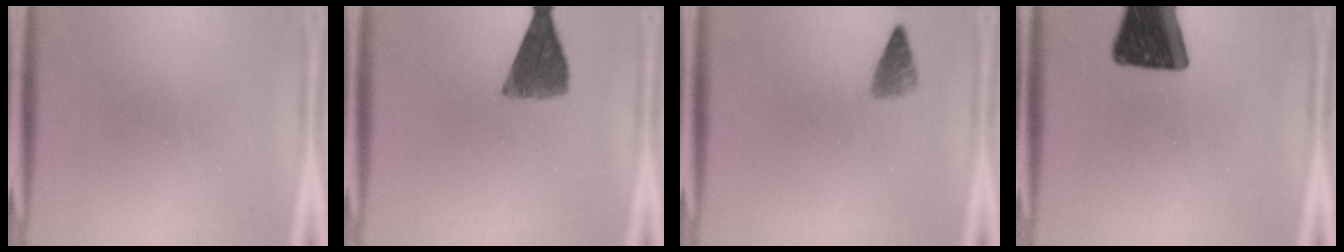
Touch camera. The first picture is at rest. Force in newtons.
{"total": 7.1}
{"total": 2.2}
{"total": 16.2}